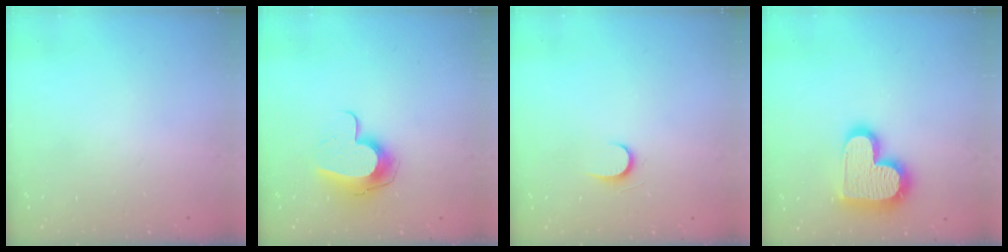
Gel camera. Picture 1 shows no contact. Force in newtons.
{"total": 10.7, "press": 10.6, "slide": 0.7}
{"total": 4.9, "press": 4.8, "slide": 0.5}
{"total": 17.7, "press": 17.6, "slide": 1.3}